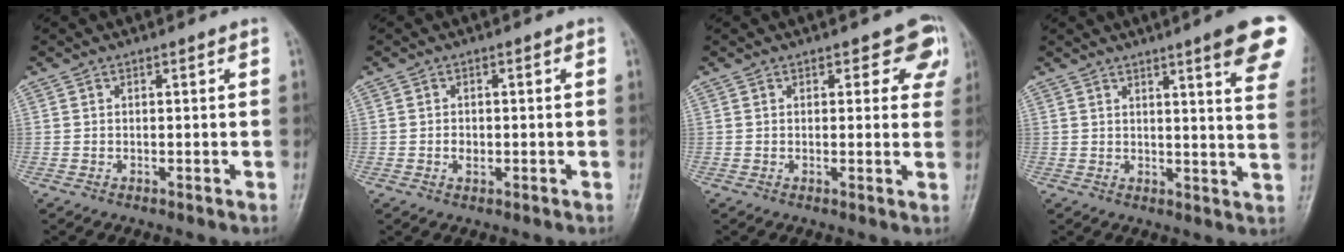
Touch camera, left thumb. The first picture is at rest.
{"total": 2.1, "force": [-0.5, 1.8, 1.1], "torque": [-0.007, 0.003, -0.007]}
{"total": 5.1, "force": [2.8, 3.1, 3.0], "torque": [0.012, -0.007, 0.022]}
{"total": 13.6, "force": [8.2, 1.5, 10.8], "torque": [-0.113, -0.033, 0.087]}